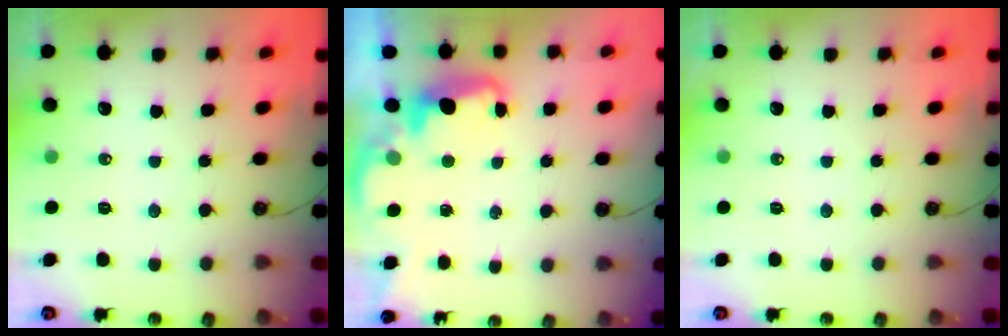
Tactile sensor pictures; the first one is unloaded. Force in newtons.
{"total": 2.1, "press": 2.0, "slide": 0.6}
{"total": 0.0}